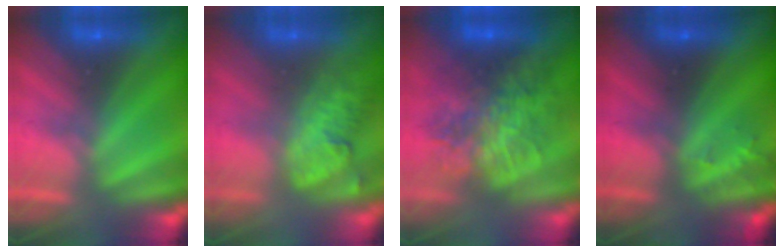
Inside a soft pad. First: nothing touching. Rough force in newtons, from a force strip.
{"total": 2.8}
{"total": 7.5}
{"total": 2.9}